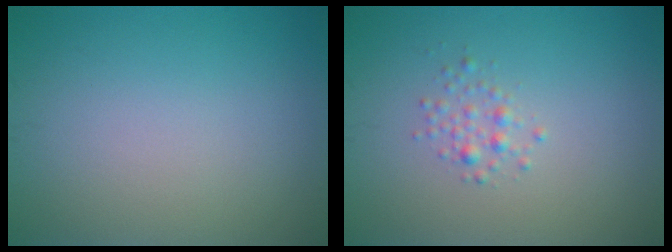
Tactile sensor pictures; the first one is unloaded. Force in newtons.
{"total": 1.3, "press": 1.3, "slide": 0.0}